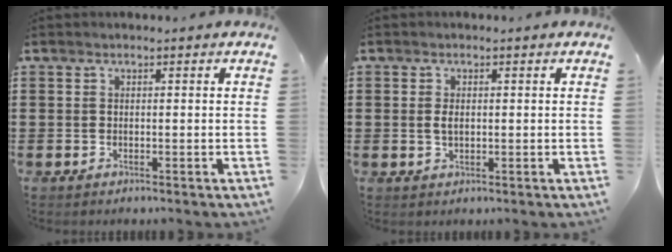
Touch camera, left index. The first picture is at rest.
{"total": 1.8, "force": [0.1, 0.9, 1.6], "torque": [-0.034, 0.004, 0.000]}